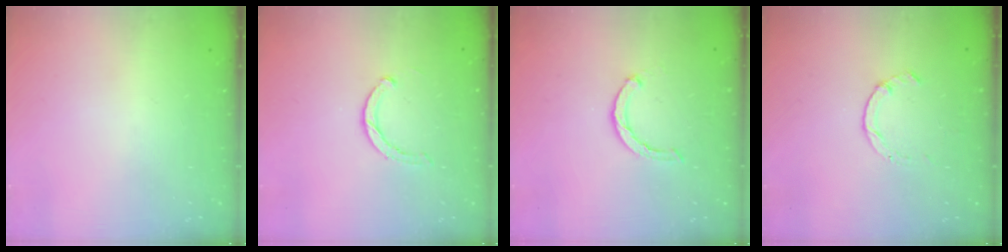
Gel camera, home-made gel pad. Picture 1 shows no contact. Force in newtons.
{"total": 2.8, "press": 2.8, "slide": 0.2}
{"total": 3.1, "press": 3.0, "slide": 0.5}
{"total": 1.0, "press": 1.0, "slide": 0.3}